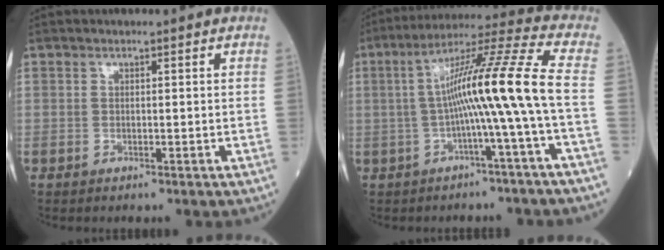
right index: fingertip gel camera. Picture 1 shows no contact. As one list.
[{"total": 12.7, "force": [-1.4, -2.2, 12.4], "torque": [-0.206, 0.028, -0.028]}]